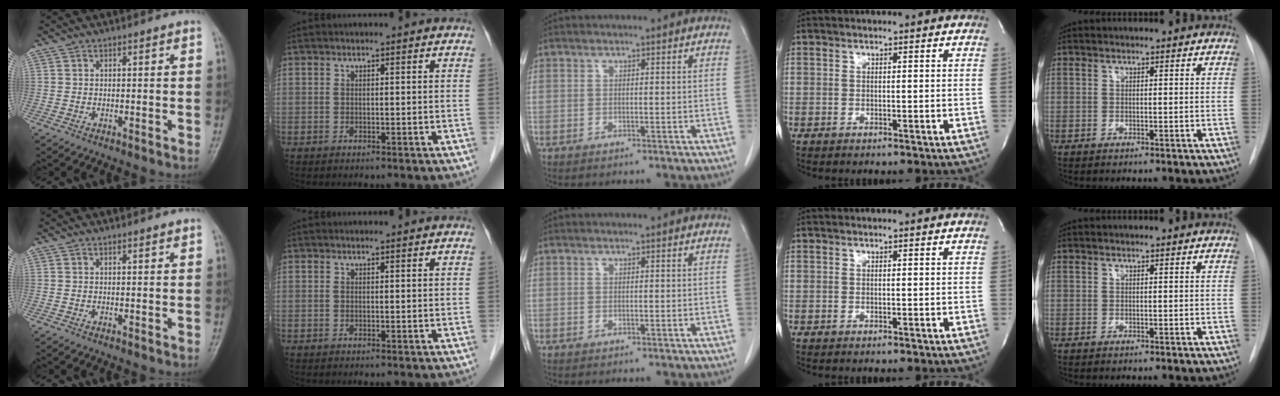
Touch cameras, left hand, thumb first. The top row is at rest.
{"thumb": {"total": 0.7, "force": [0.6, 0.0, 0.3], "torque": [-0.005, -0.003, 0.010]}, "index": {"total": 0.7, "force": [0.7, -0.1, 0.0], "torque": [-0.006, -0.003, 0.009]}}